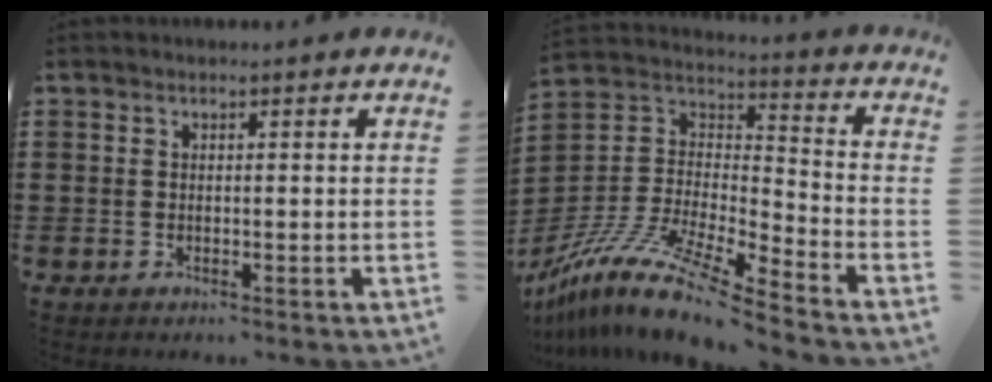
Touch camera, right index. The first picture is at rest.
{"total": 12.9, "force": [-10.3, 1.7, 7.5], "torque": [-0.167, 0.008, -0.207]}